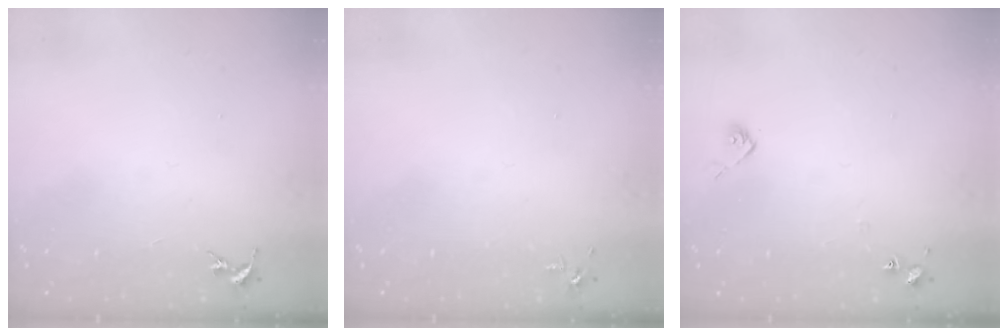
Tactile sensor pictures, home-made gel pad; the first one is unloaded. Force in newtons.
{"total": 3.2, "press": 3.2, "slide": 0.5}
{"total": 7.4, "press": 7.3, "slide": 0.6}